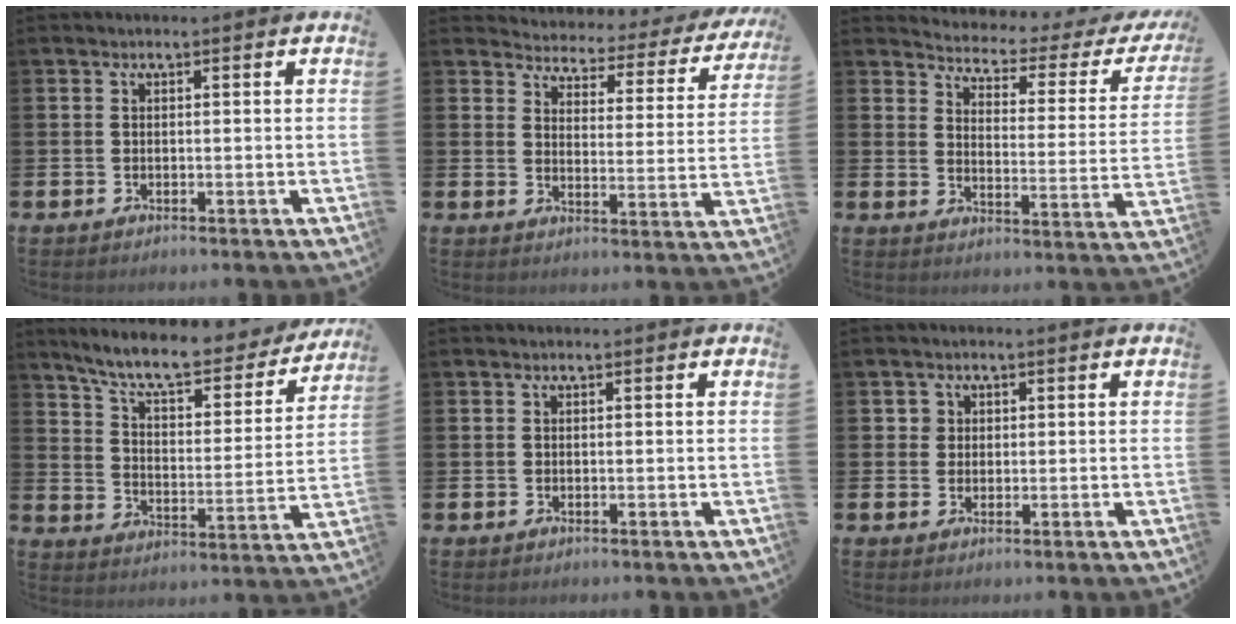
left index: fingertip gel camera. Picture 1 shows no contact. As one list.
[{"total": 2.8, "force": [2.5, 1.2, 0.3], "torque": [-0.029, -0.031, 0.034]}, {"total": 3.2, "force": [2.9, 1.1, 0.8], "torque": [-0.039, -0.029, 0.040]}, {"total": 8.7, "force": [7.8, 1.8, 3.5], "torque": [-0.089, -0.056, 0.129]}, {"total": 0.0}, {"total": 1.9, "force": [0.9, 1.6, 0.1], "torque": [0.010, 0.002, 0.013]}]